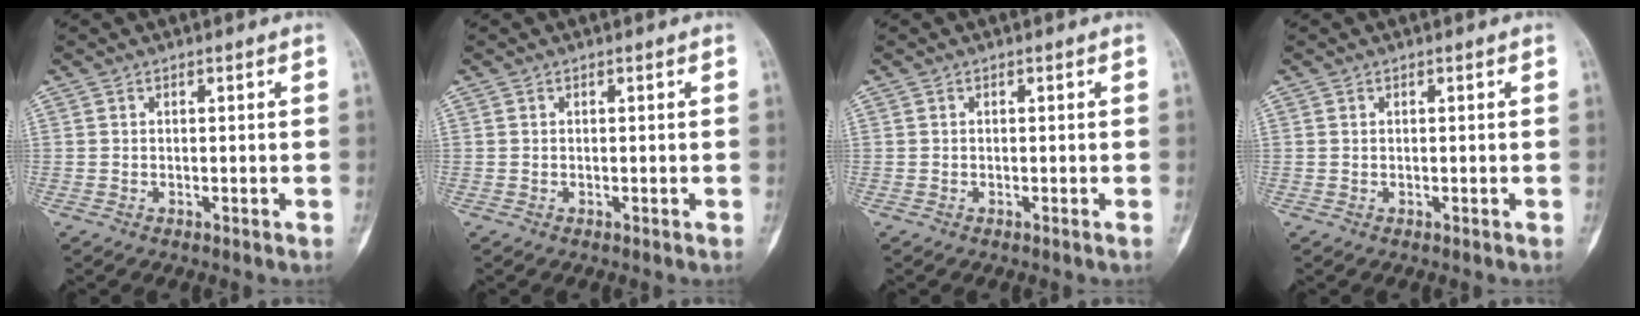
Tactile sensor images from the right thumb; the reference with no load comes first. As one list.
[{"total": 0.0}, {"total": 0.0}, {"total": 0.0}]